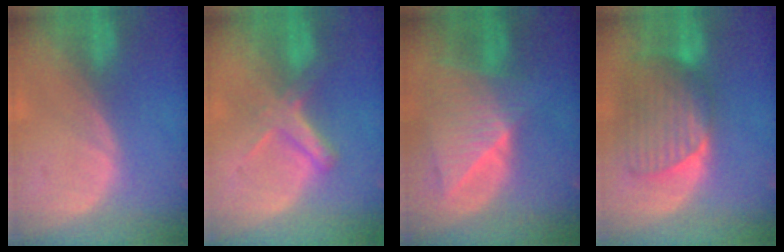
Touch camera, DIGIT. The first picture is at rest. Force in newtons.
{"total": 5.5, "press": 5.0, "slide": 2.4}
{"total": 9.0, "press": 8.0, "slide": 4.2}
{"total": 9.1, "press": 8.3, "slide": 3.7}